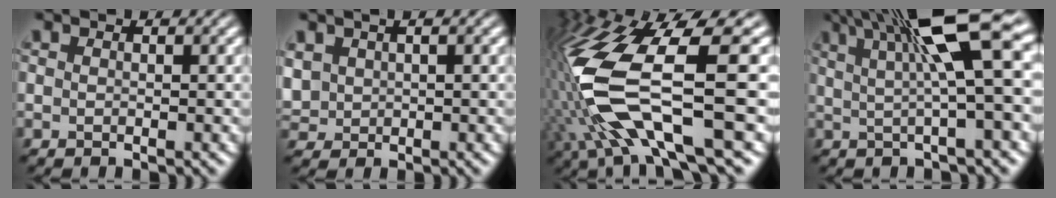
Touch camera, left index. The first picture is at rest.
{"total": 1.8, "force": [0.9, 1.2, 0.9], "torque": [-0.036, 0.012, 0.037]}
{"total": 11.4, "force": [-2.8, 2.7, 10.7], "torque": [-0.230, 0.005, -0.043]}
{"total": 8.7, "force": [3.1, 1.4, 8.0], "torque": [-0.127, 0.020, 0.060]}